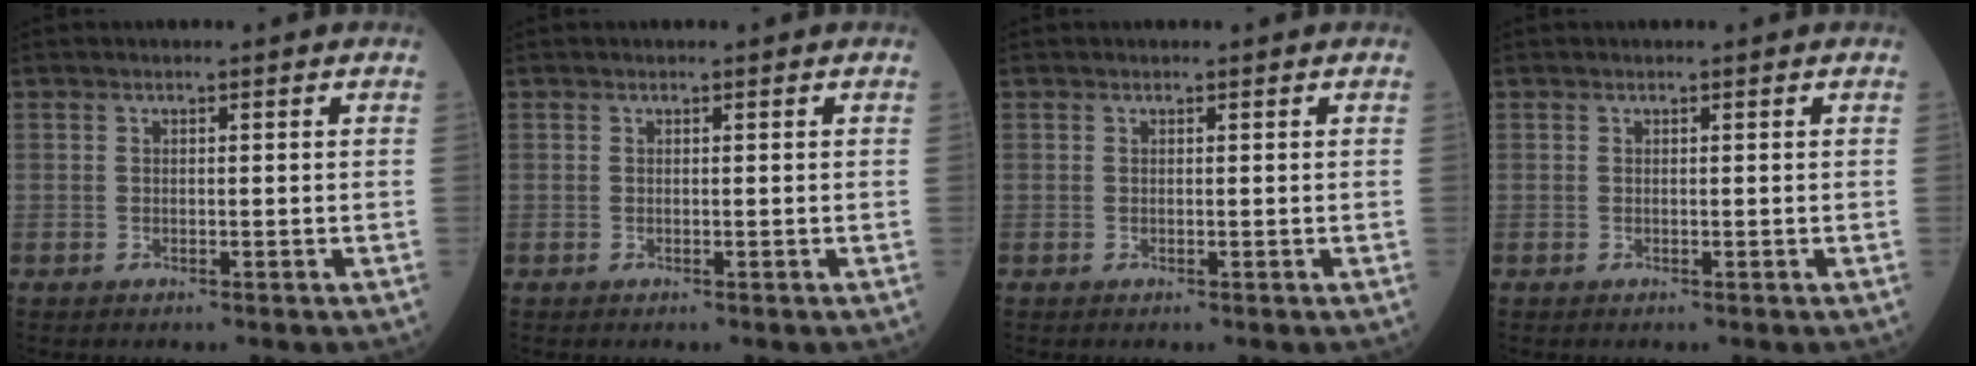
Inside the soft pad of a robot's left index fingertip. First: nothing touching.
{"total": 0.0}
{"total": 0.0}
{"total": 0.0}